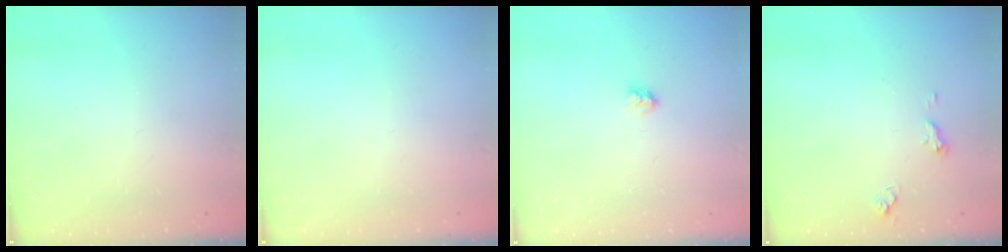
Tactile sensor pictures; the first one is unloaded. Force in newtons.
{"total": 0.0}
{"total": 3.0, "press": 3.0, "slide": 0.3}
{"total": 5.3, "press": 5.2, "slide": 0.7}